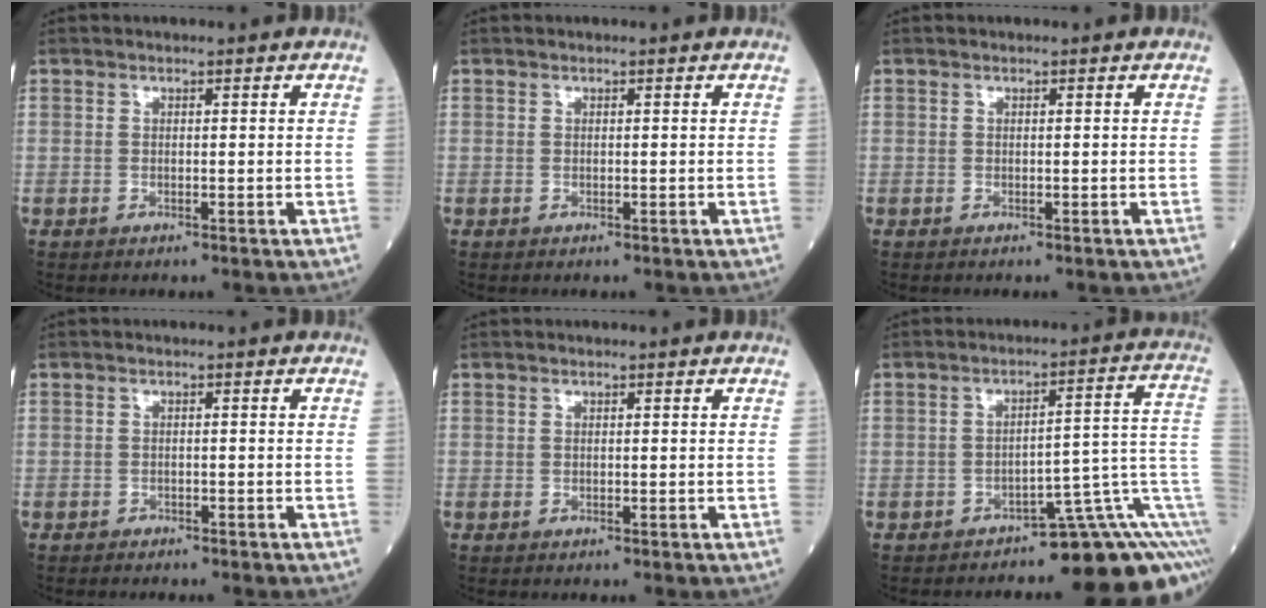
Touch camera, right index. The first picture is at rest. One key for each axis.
{"total": 0.0}
{"total": 0.0}
{"total": 3.4, "fx": -2.8, "fy": 1.5, "fz": 1.2, "tx": -0.031, "ty": -0.005, "tz": -0.035}
{"total": 0.0}
{"total": 13.8, "fx": -7.7, "fy": 3.0, "fz": 11.1, "tx": -0.081, "ty": 0.075, "tz": -0.094}